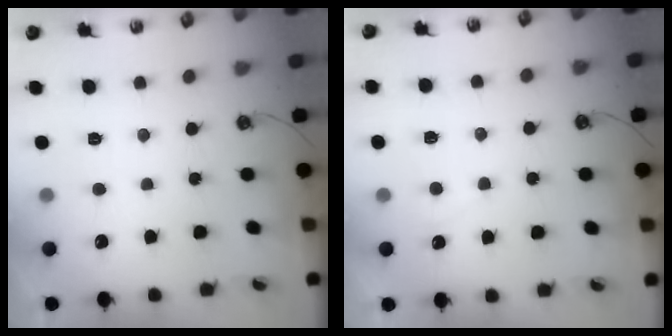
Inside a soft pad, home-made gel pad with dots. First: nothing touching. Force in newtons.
{"total": 1.9, "press": 1.9, "slide": 0.4}